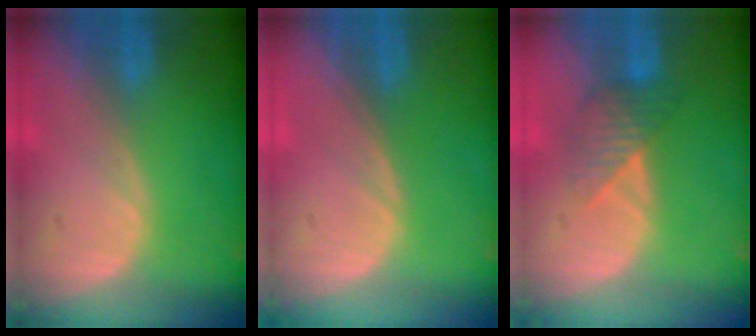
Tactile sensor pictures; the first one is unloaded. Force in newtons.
{"total": 0.0}
{"total": 4.0, "press": 3.7, "slide": 1.6}